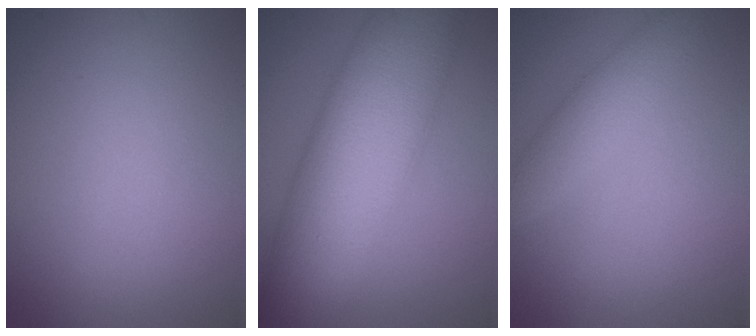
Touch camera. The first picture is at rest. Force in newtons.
{"total": 11.8, "press": 11.8, "slide": 0.0}
{"total": 2.8, "press": 2.8, "slide": 0.2}